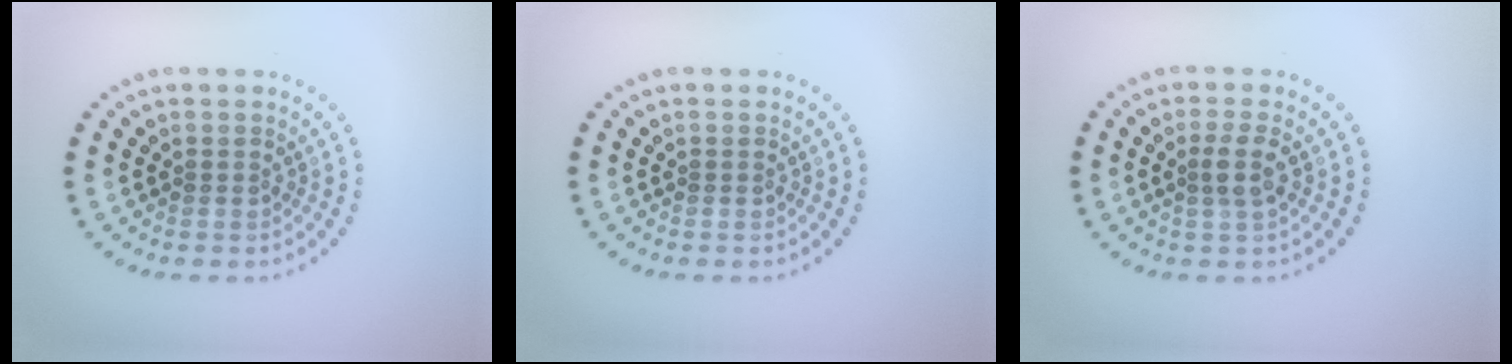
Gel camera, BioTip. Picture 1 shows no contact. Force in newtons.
{"total": 0.0}
{"total": 2.0, "press": 1.7, "slide": 1.1}